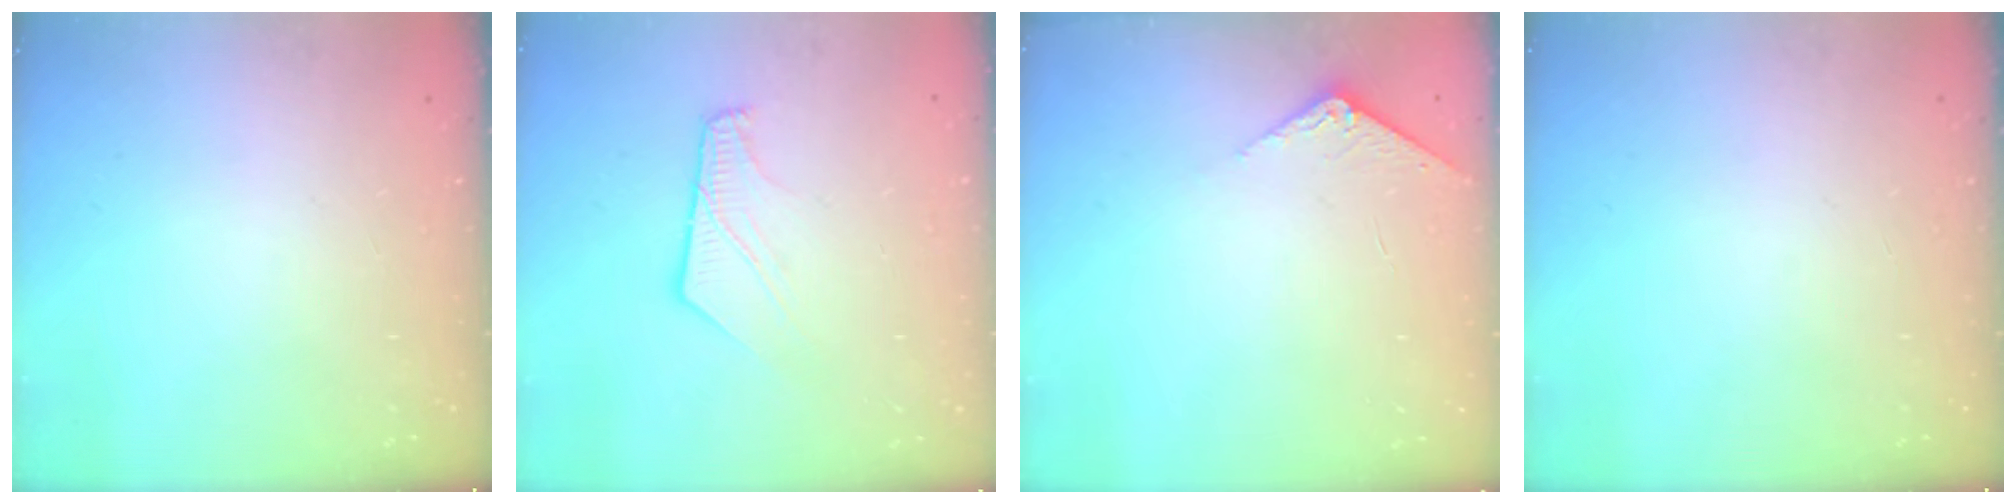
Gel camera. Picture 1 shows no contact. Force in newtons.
{"total": 7.9, "press": 7.9, "slide": 0.3}
{"total": 3.5, "press": 3.5, "slide": 0.4}
{"total": 0.0}